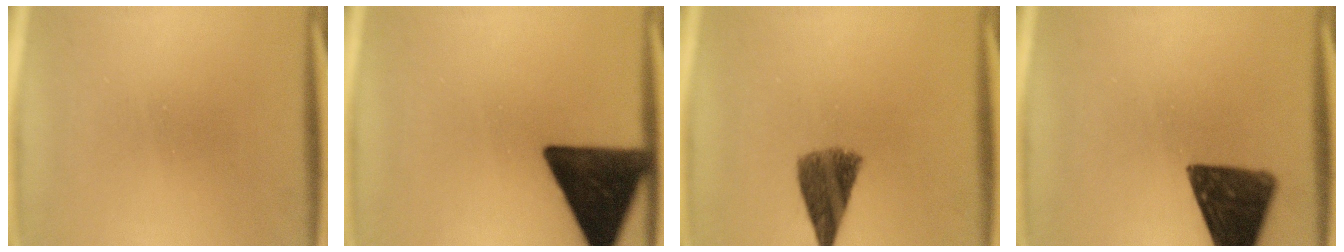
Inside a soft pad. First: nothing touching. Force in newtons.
{"total": 16.9}
{"total": 8.8}
{"total": 13.1}